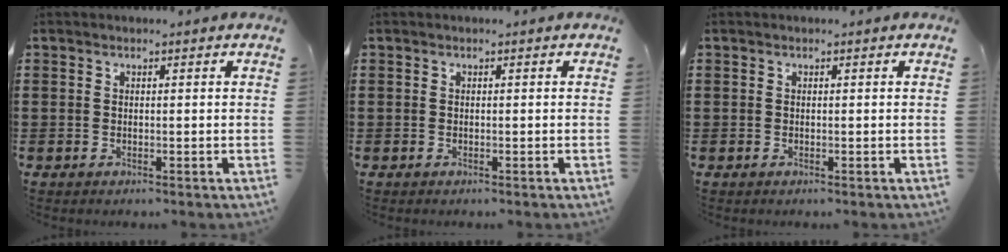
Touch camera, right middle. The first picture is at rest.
{"total": 0.0}
{"total": 0.0}